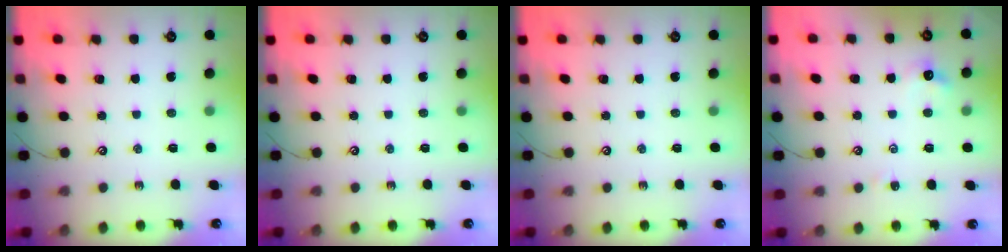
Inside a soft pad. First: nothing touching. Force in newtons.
{"total": 0.0}
{"total": 0.0}
{"total": 2.1, "press": 2.0, "slide": 0.6}